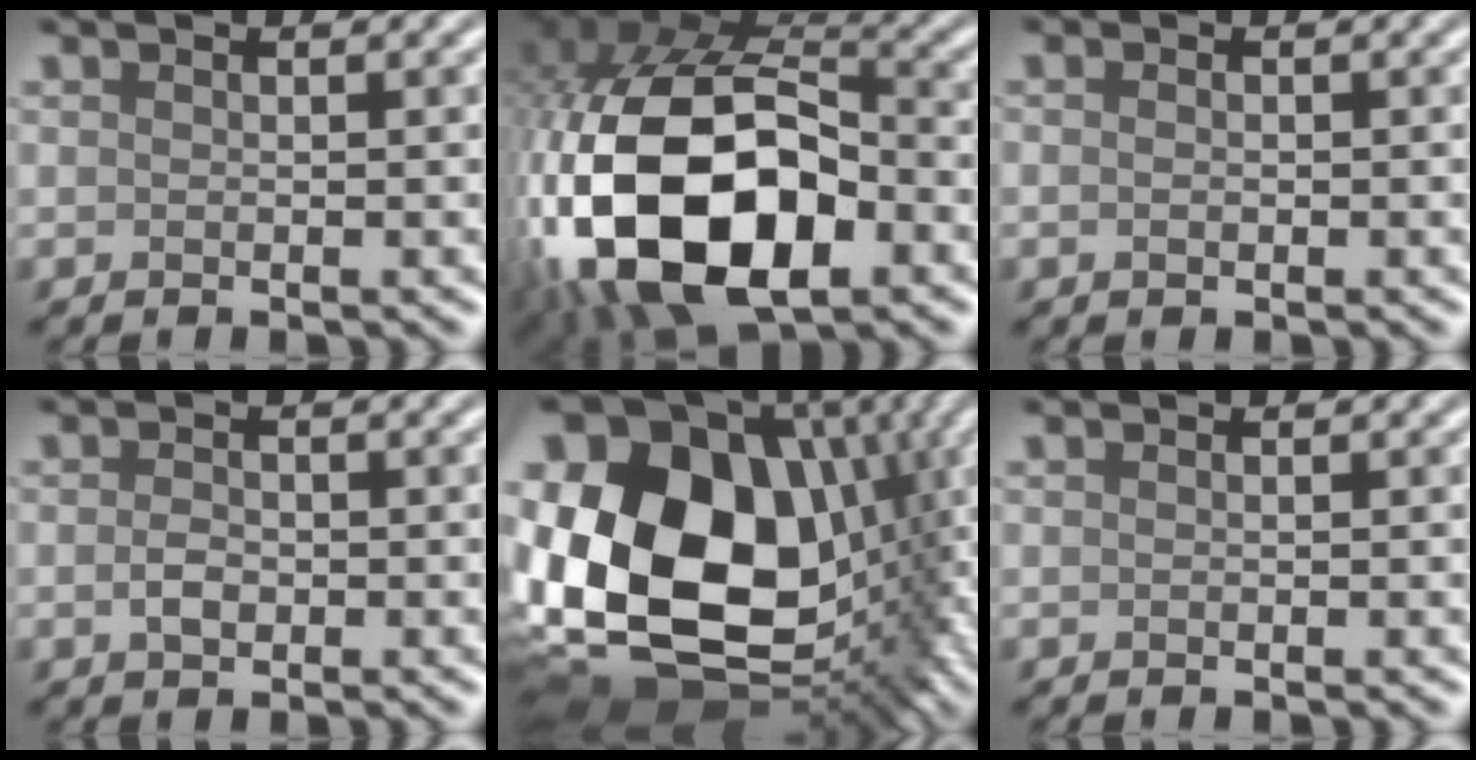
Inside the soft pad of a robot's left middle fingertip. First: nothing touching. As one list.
[{"total": 19.3, "force": [-5.1, 12.1, 14.1], "torque": [-0.303, -0.028, -0.088]}, {"total": 0.7, "force": [-0.1, 0.5, 0.5], "torque": [-0.012, 0.001, -0.003]}, {"total": 1.5, "force": [-0.4, 0.9, 1.1], "torque": [-0.027, 0.001, -0.010]}, {"total": 21.2, "force": [0.5, 15.9, 14.0], "torque": [-0.307, -0.011, 0.036]}, {"total": 0.0}]